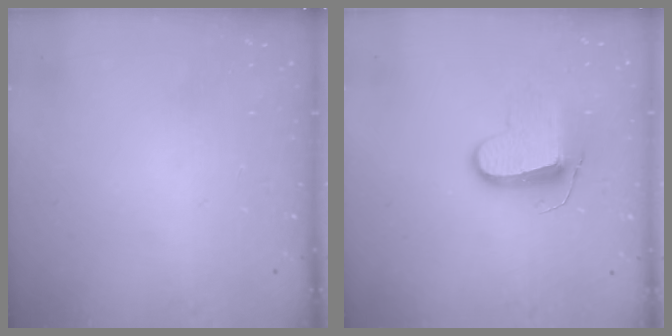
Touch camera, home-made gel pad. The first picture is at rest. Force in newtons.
{"total": 9.9, "press": 9.9, "slide": 0.1}